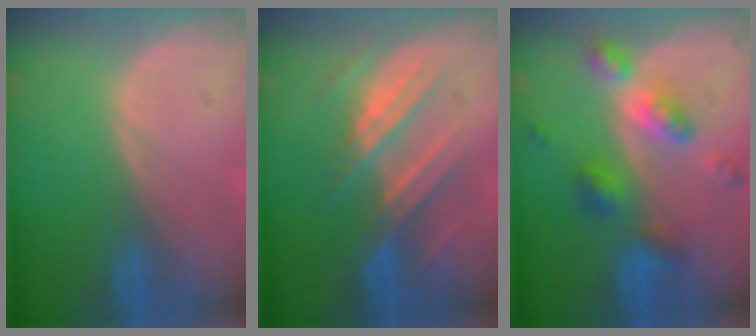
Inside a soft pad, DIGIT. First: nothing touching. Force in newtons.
{"total": 7.5, "press": 7.5, "slide": 0.5}
{"total": 7.4, "press": 7.3, "slide": 0.5}